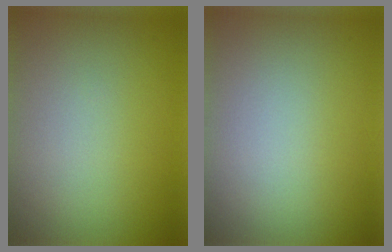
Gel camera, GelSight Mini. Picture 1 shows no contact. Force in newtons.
{"total": 0.0}